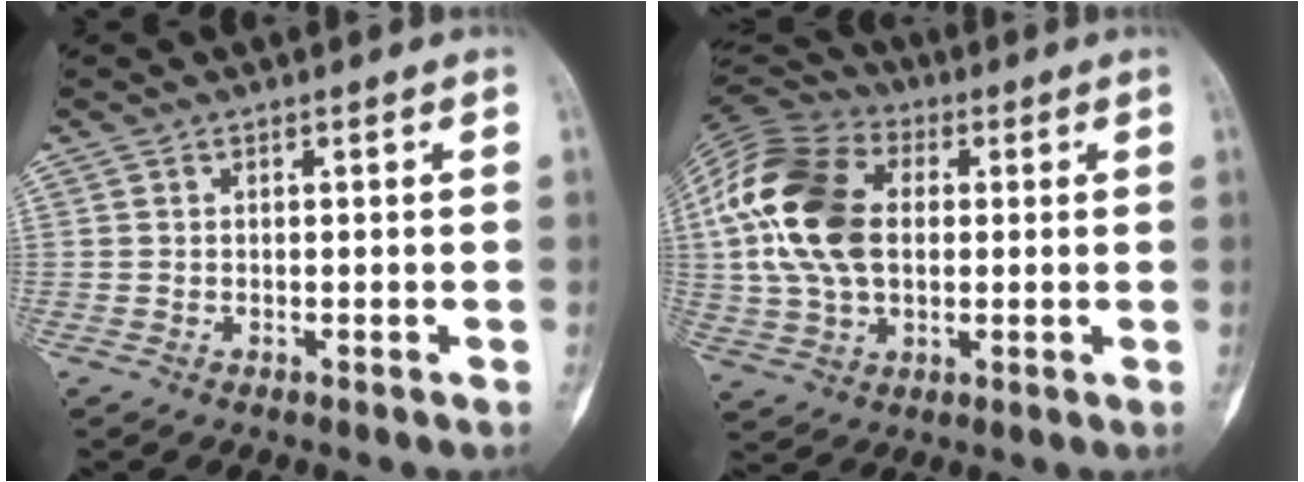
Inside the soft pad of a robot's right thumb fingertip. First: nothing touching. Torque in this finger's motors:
{"motor_torque": [0.84, 2.96, 1.15, -0.99, 0.55]}